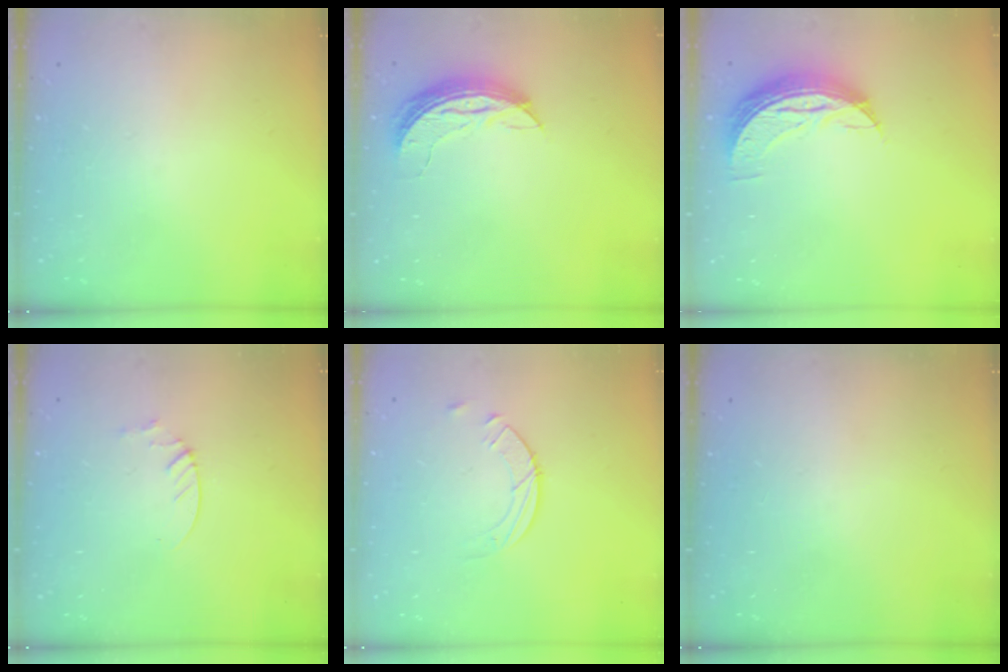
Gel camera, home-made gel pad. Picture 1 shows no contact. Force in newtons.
{"total": 7.2, "press": 7.2, "slide": 0.7}
{"total": 7.6, "press": 7.6, "slide": 0.7}
{"total": 1.9, "press": 1.9, "slide": 0.2}
{"total": 3.8, "press": 3.7, "slide": 0.4}
{"total": 0.0}